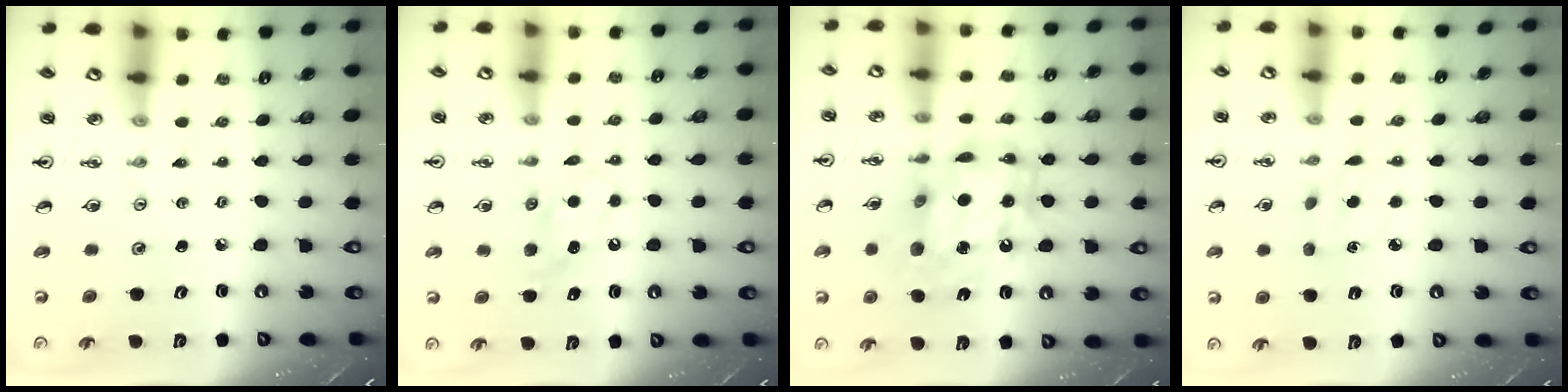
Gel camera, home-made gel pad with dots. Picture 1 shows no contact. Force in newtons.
{"total": 5.3, "press": 5.2, "slide": 0.8}
{"total": 15.9, "press": 15.9, "slide": 1.5}
{"total": 5.2, "press": 5.2, "slide": 0.5}